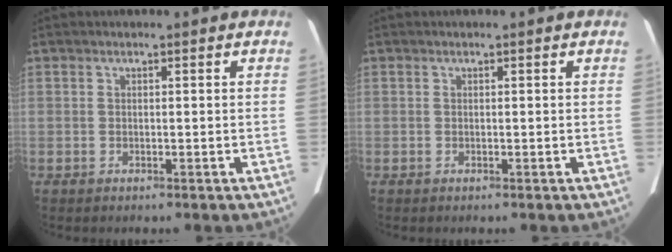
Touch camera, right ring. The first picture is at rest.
{"total": 0.0}